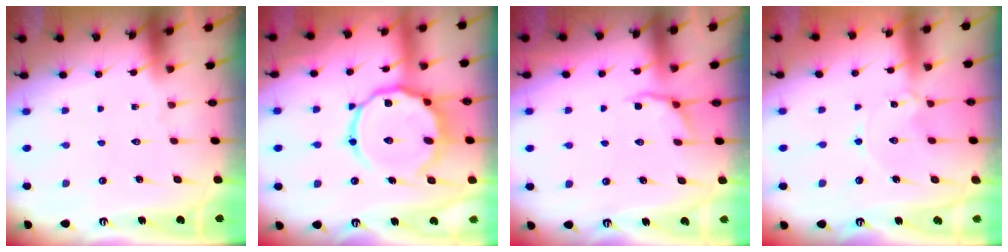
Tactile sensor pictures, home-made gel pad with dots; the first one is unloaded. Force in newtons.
{"total": 15.5, "press": 15.4, "slide": 1.4}
{"total": 2.6, "press": 1.4, "slide": 2.2}
{"total": 1.7, "press": 1.6, "slide": 0.1}